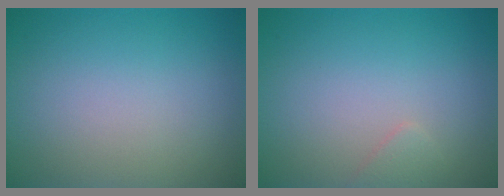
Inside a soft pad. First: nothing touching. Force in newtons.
{"total": 0.9, "press": 0.9, "slide": 0.1}